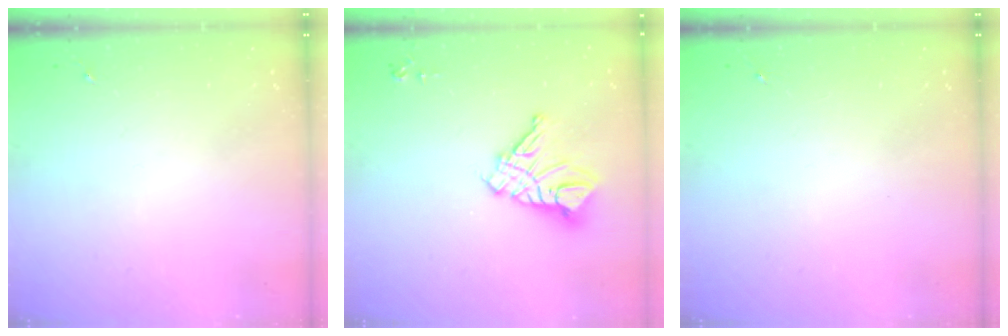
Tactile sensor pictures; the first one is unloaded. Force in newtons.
{"total": 12.6, "press": 12.5, "slide": 1.3}
{"total": 0.0}